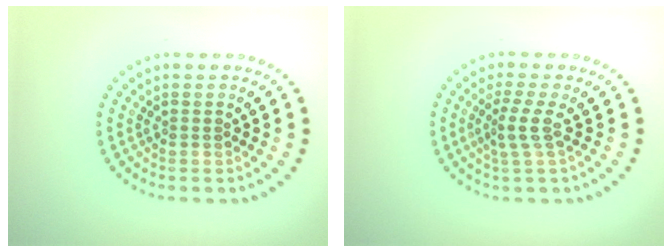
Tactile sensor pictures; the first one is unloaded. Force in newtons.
{"total": 2.3, "press": 1.6, "slide": 1.6}